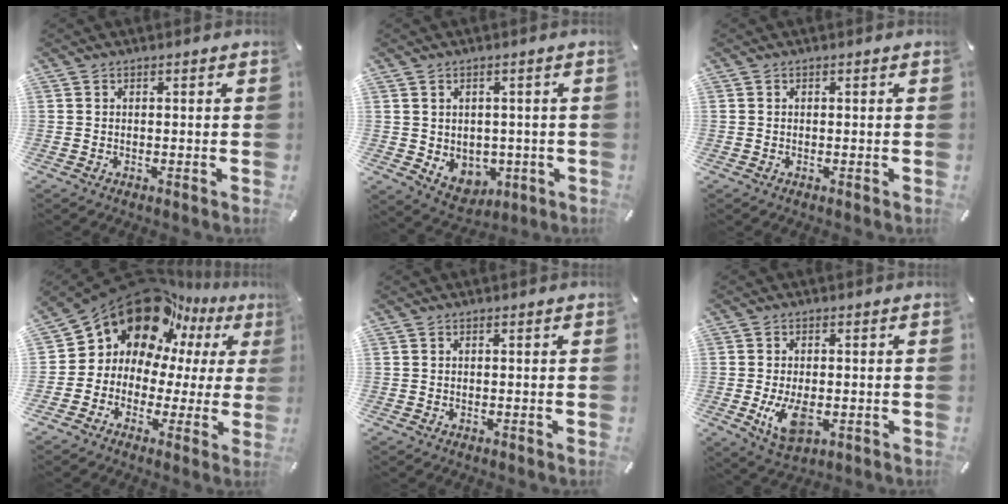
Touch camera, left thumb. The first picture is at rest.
{"total": 5.7, "force": [0.9, 5.3, 1.7], "torque": [-0.025, -0.012, 0.020]}
{"total": 0.0}
{"total": 16.6, "force": [10.3, 11.3, 6.3], "torque": [-0.137, -0.088, 0.184]}
{"total": 0.0}
{"total": 7.6, "force": [-1.2, 4.4, 6.1], "torque": [-0.134, -0.008, -0.023]}